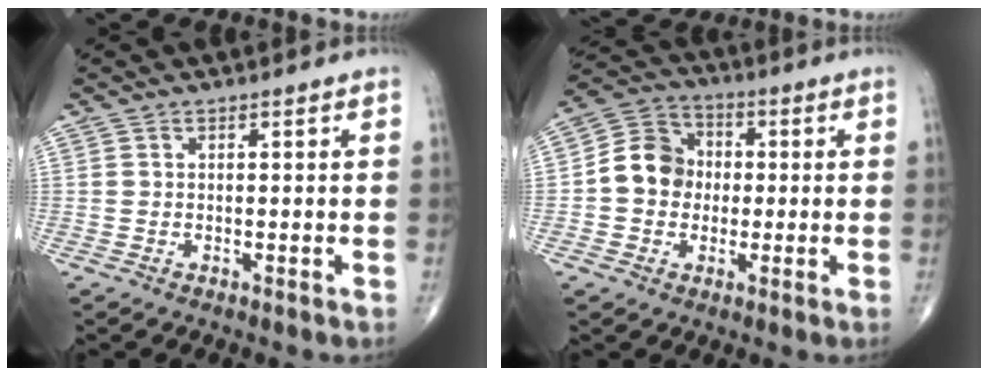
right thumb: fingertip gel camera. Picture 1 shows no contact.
{"total": 9.3, "force": [-0.4, 8.1, 4.5], "torque": [-0.057, 0.030, -0.020]}